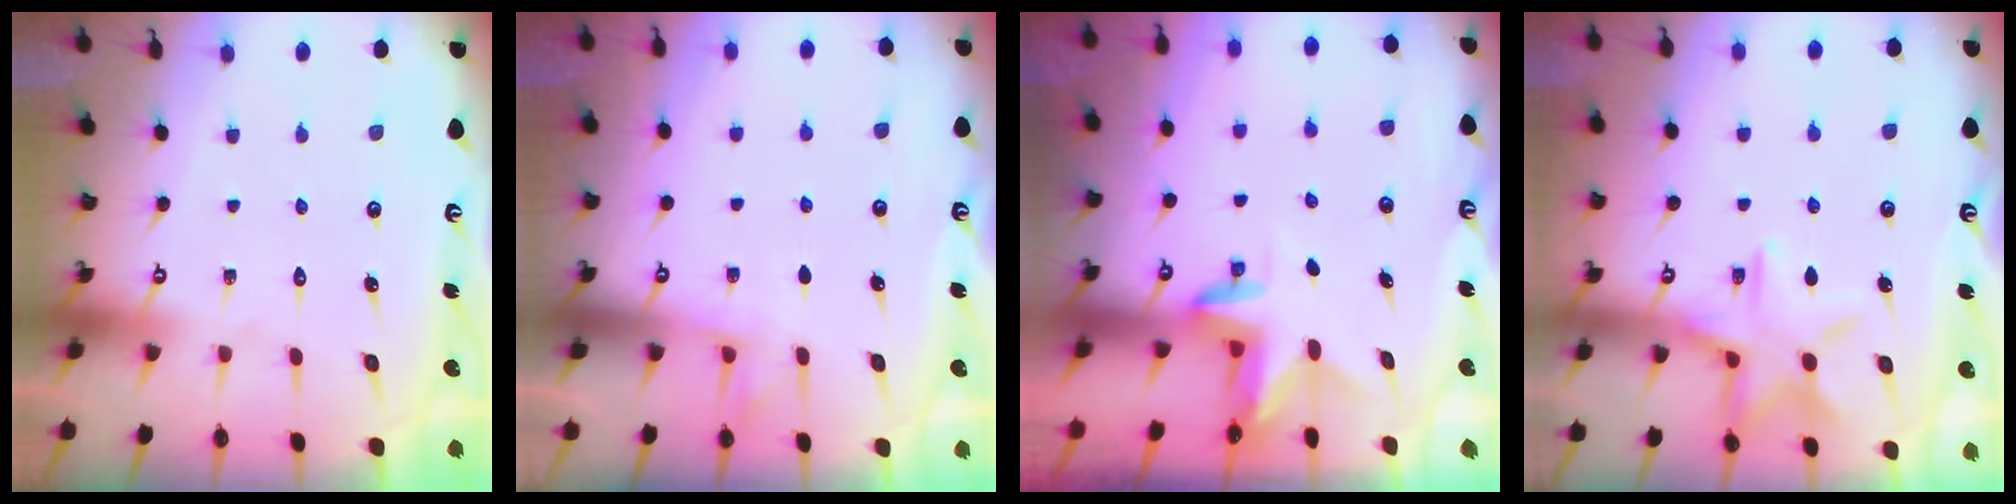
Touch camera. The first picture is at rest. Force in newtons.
{"total": 2.7, "press": 2.5, "slide": 1.2}
{"total": 3.2, "press": 3.2, "slide": 0.3}
{"total": 12.3, "press": 12.3, "slide": 0.7}